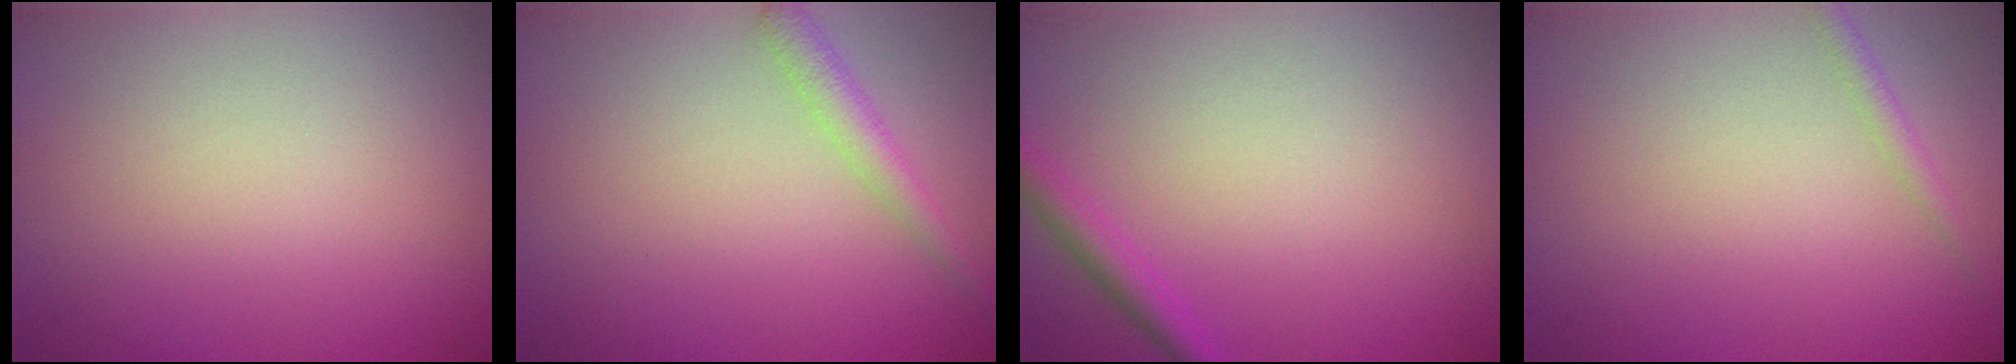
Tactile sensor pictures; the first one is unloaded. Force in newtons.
{"total": 1.9, "press": 1.9, "slide": 0.1}
{"total": 1.8, "press": 1.7, "slide": 0.1}
{"total": 1.1, "press": 1.1, "slide": 0.0}